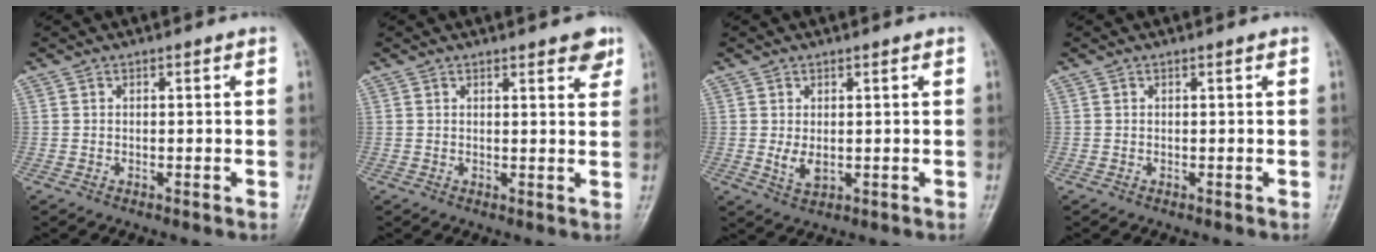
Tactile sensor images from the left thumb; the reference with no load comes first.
{"total": 4.4, "force": [2.8, 1.6, 2.9], "torque": [-0.018, -0.013, 0.032]}
{"total": 3.7, "force": [0.2, 2.2, 2.9], "torque": [-0.044, -0.010, 0.010]}
{"total": 0.0}